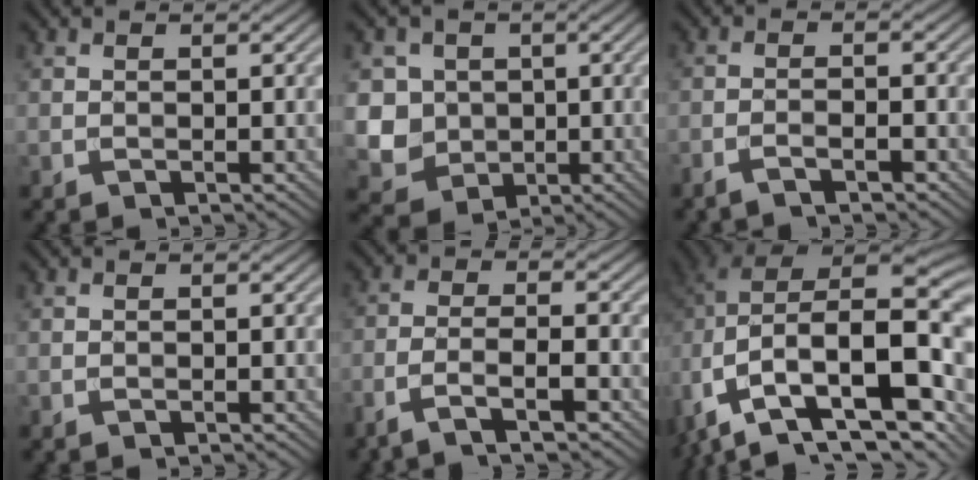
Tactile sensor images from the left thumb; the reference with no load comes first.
{"total": 6.0, "force": [0.3, 5.7, 1.9], "torque": [-0.058, -0.012, -0.010]}
{"total": 2.6, "force": [-2.0, 0.3, 1.7], "torque": [-0.032, 0.004, -0.043]}
{"total": 0.0}
{"total": 5.3, "force": [-3.5, 1.0, 3.8], "torque": [-0.069, 0.007, -0.074]}
{"total": 17.7, "force": [-8.1, 9.9, 12.2], "torque": [-0.226, -0.012, -0.108]}